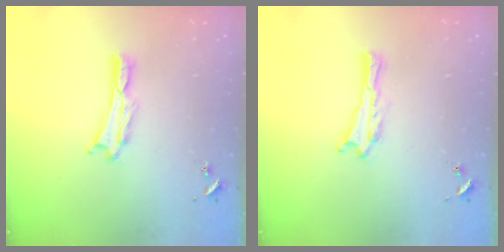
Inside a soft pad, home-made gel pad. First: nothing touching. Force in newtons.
{"total": 0.0}